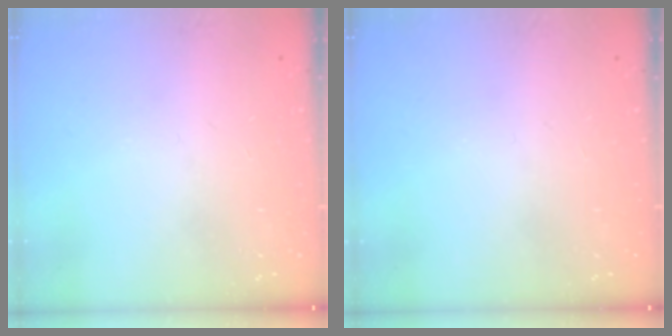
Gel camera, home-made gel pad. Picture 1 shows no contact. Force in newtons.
{"total": 0.0}